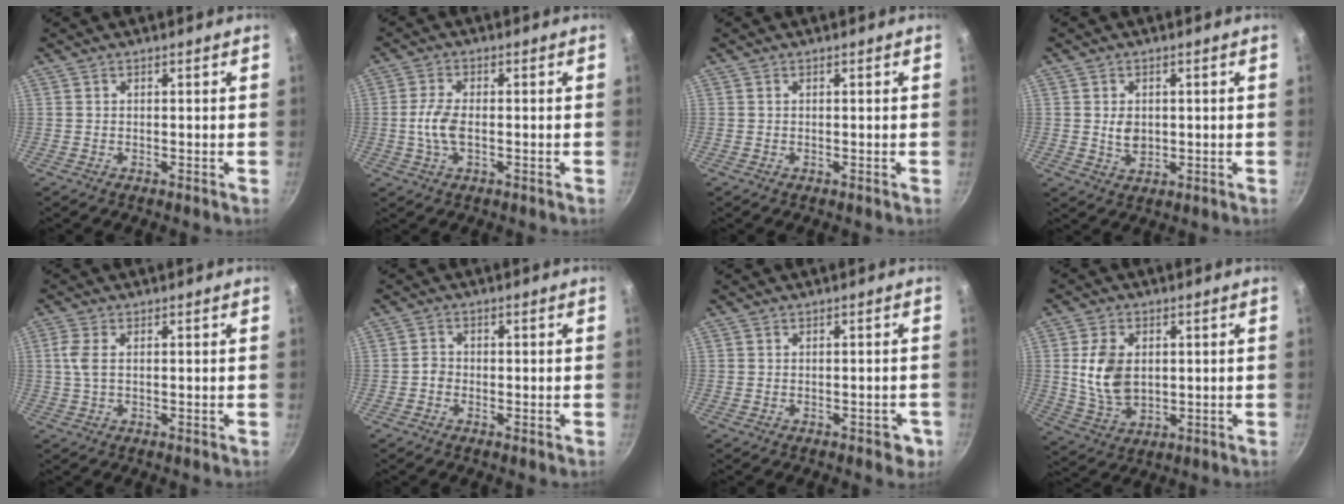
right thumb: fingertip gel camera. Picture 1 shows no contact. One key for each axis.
{"total": 5.4, "fx": -0.7, "fy": 2.8, "fz": 4.6, "tx": -0.096, "ty": 0.010, "tz": -0.017}
{"total": 0.0}
{"total": 4.0, "fx": 0.3, "fy": 3.1, "fz": 2.6, "tx": -0.032, "ty": -0.004, "tz": 0.009}
{"total": 3.7, "fx": 0.8, "fy": 1.8, "fz": 3.1, "tx": -0.070, "ty": 0.006, "tz": 0.015}
{"total": 1.9, "fx": -0.5, "fy": 1.6, "fz": 0.8, "tx": -0.008, "ty": 0.006, "tz": -0.014}
{"total": 3.0, "fx": -0.8, "fy": 2.0, "fz": 2.1, "tx": -0.001, "ty": 0.013, "tz": -0.005}
{"total": 10.1, "fx": 1.3, "fy": 6.8, "fz": 7.4, "tx": -0.130, "ty": -0.014, "tz": 0.034}